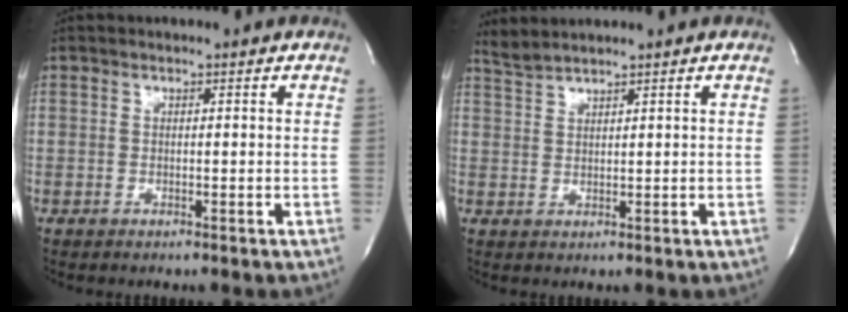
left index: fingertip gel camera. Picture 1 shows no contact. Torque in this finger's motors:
{"motor_torque": [0.04, -0.07, 0.02, 0.00]}